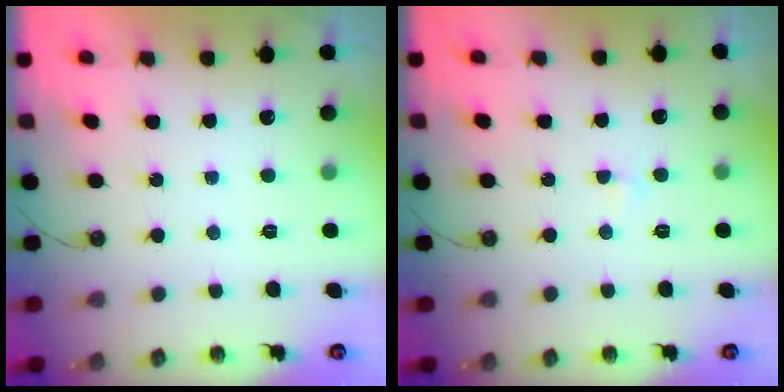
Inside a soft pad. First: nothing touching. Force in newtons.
{"total": 1.6, "press": 1.6, "slide": 0.2}